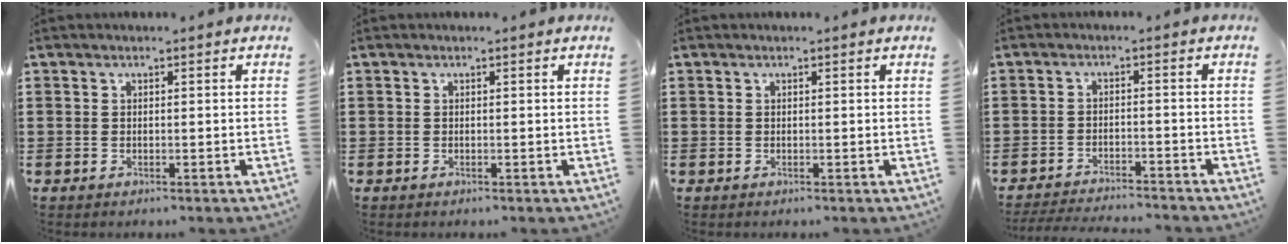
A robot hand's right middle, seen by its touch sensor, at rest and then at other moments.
{"total": 0.0}
{"total": 0.0}
{"total": 3.4, "force": [-3.3, 0.1, 0.4], "torque": [-0.009, 0.001, -0.069]}